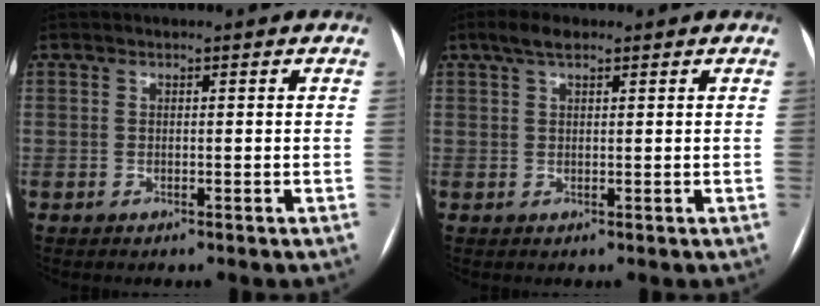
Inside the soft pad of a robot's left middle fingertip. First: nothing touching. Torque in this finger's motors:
{"motor_torque": [0.08, -0.08, 0.02, 0.00]}